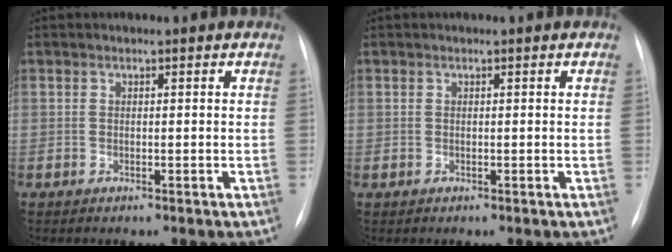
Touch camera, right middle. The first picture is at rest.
{"total": 0.0}